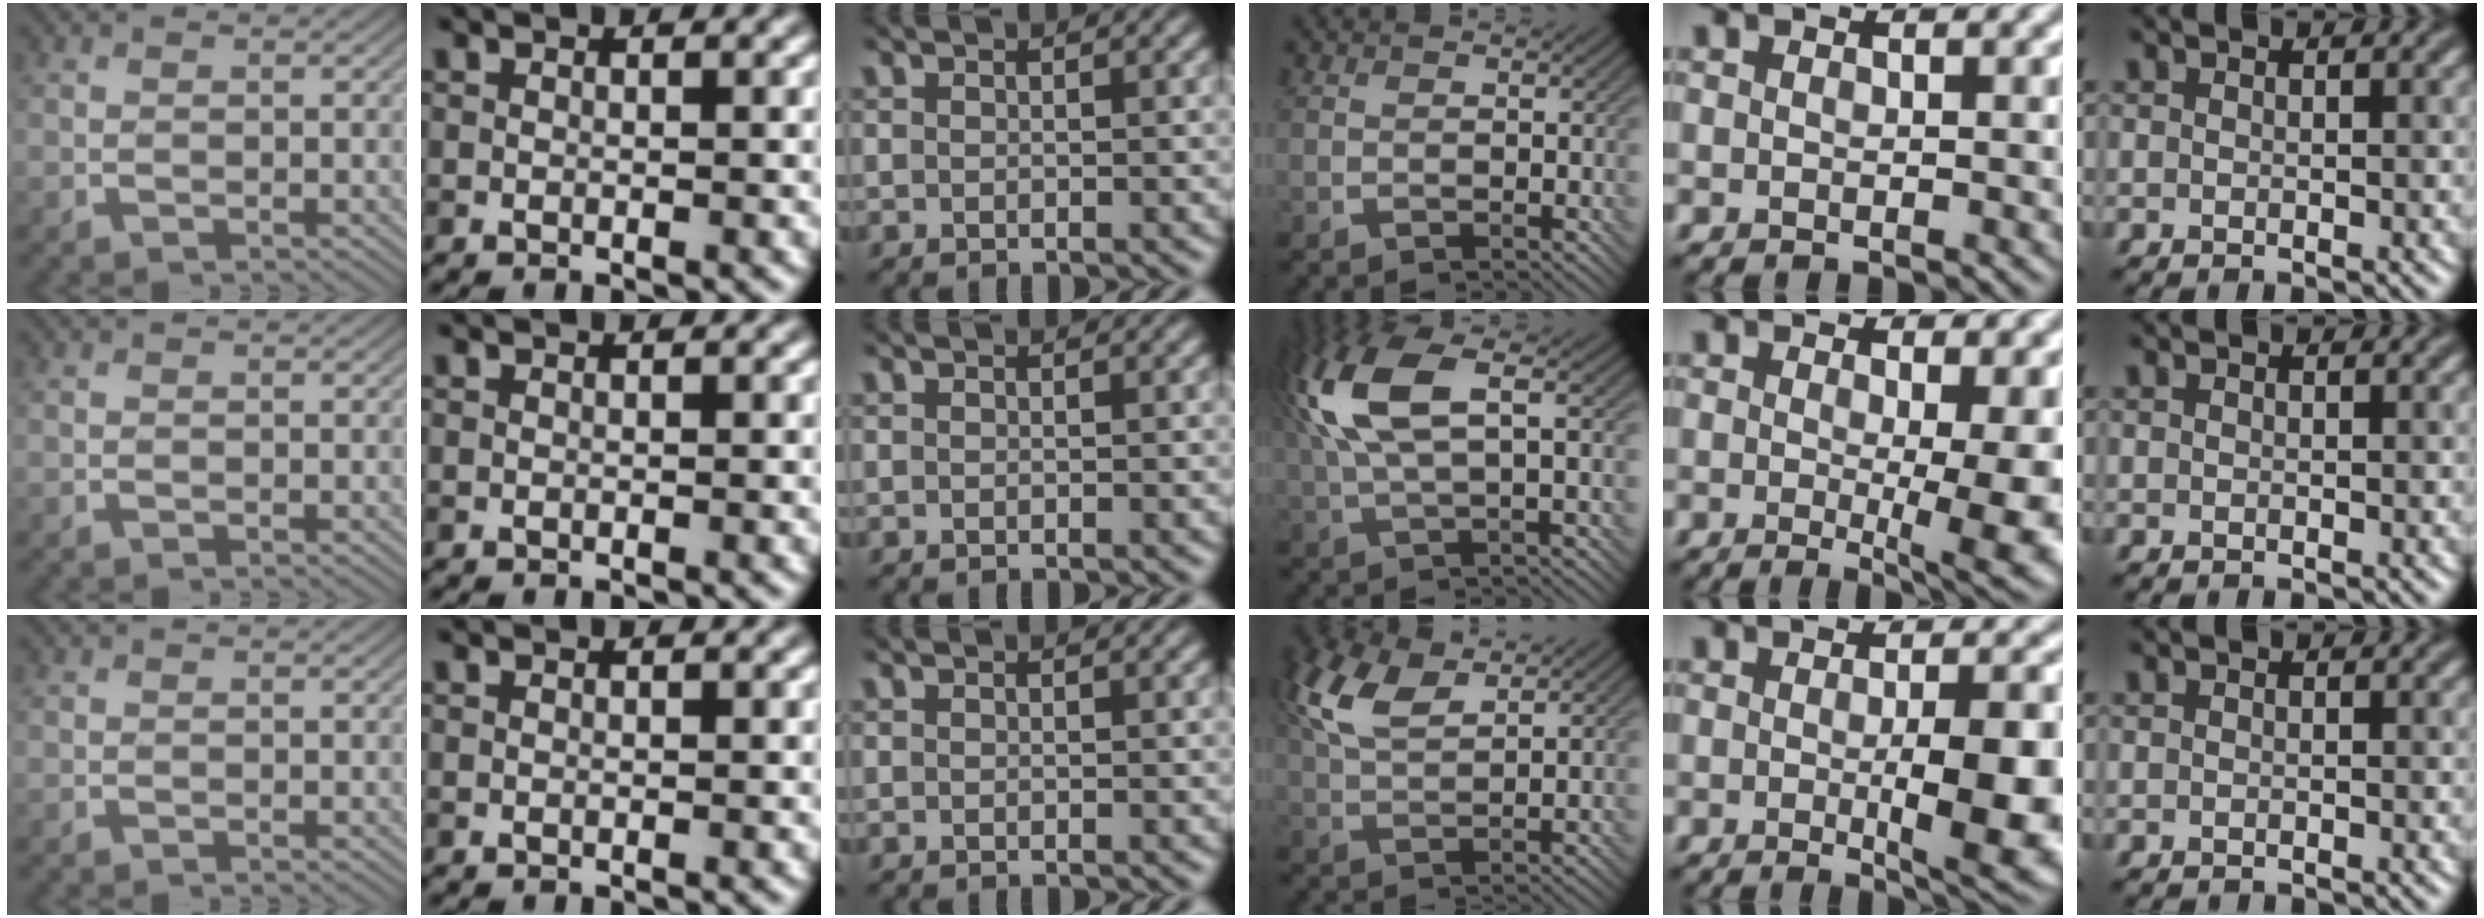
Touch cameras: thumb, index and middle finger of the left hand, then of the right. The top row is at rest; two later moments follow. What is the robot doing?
{"motion": "insert", "object": "bottle cap"}